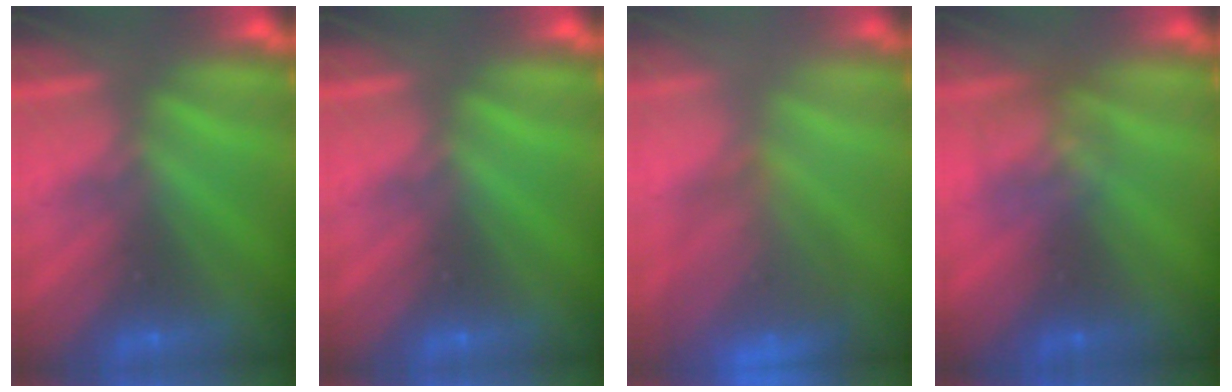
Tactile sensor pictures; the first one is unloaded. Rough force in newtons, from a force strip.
{"total": 0.0}
{"total": 9.3}
{"total": 2.5}